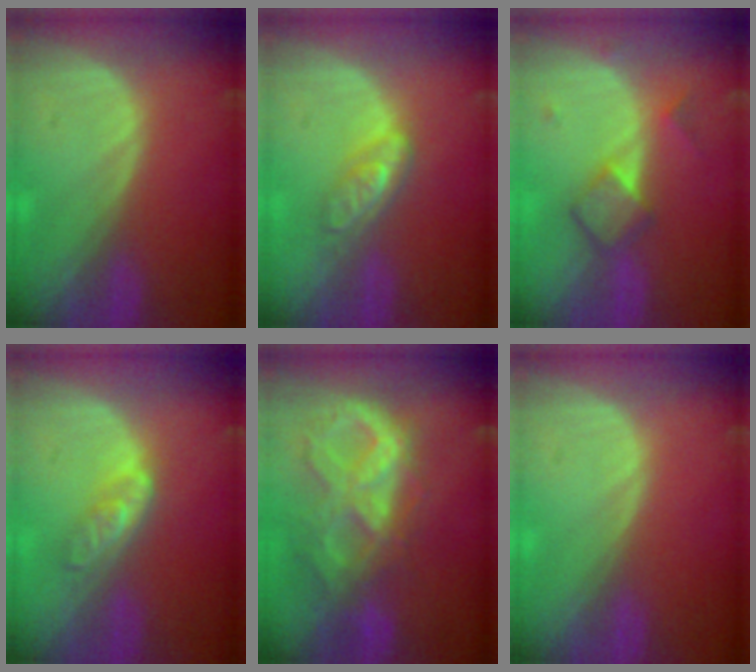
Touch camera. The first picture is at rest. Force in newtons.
{"total": 4.7, "press": 4.3, "slide": 1.9}
{"total": 5.0, "press": 4.8, "slide": 1.3}
{"total": 4.6, "press": 3.9, "slide": 2.5}
{"total": 10.5, "press": 8.8, "slide": 5.8}
{"total": 0.0}